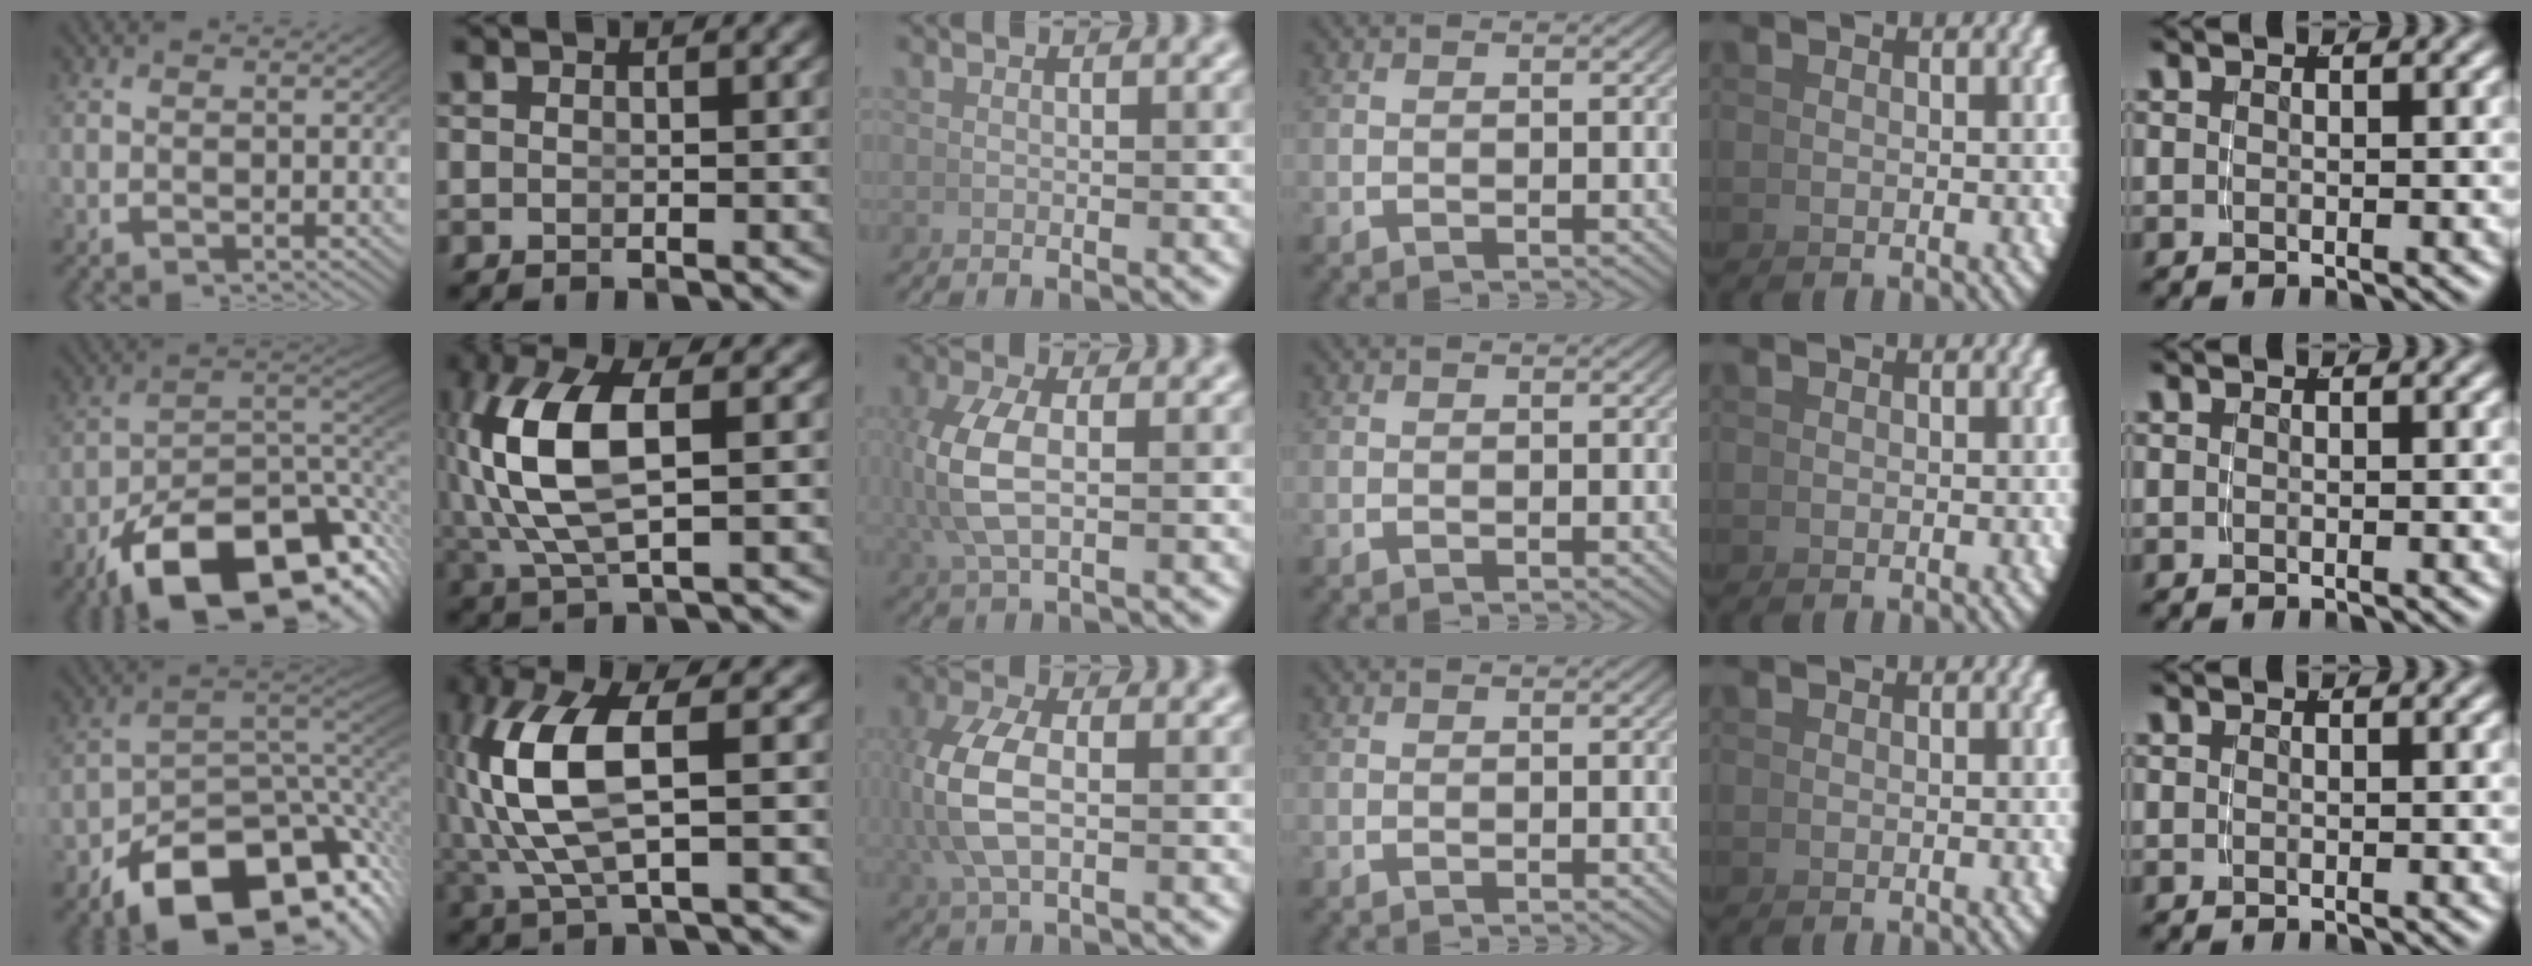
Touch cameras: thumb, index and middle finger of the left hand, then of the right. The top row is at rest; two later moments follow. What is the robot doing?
{"motion": "lift_and_place", "object": "bowl"}